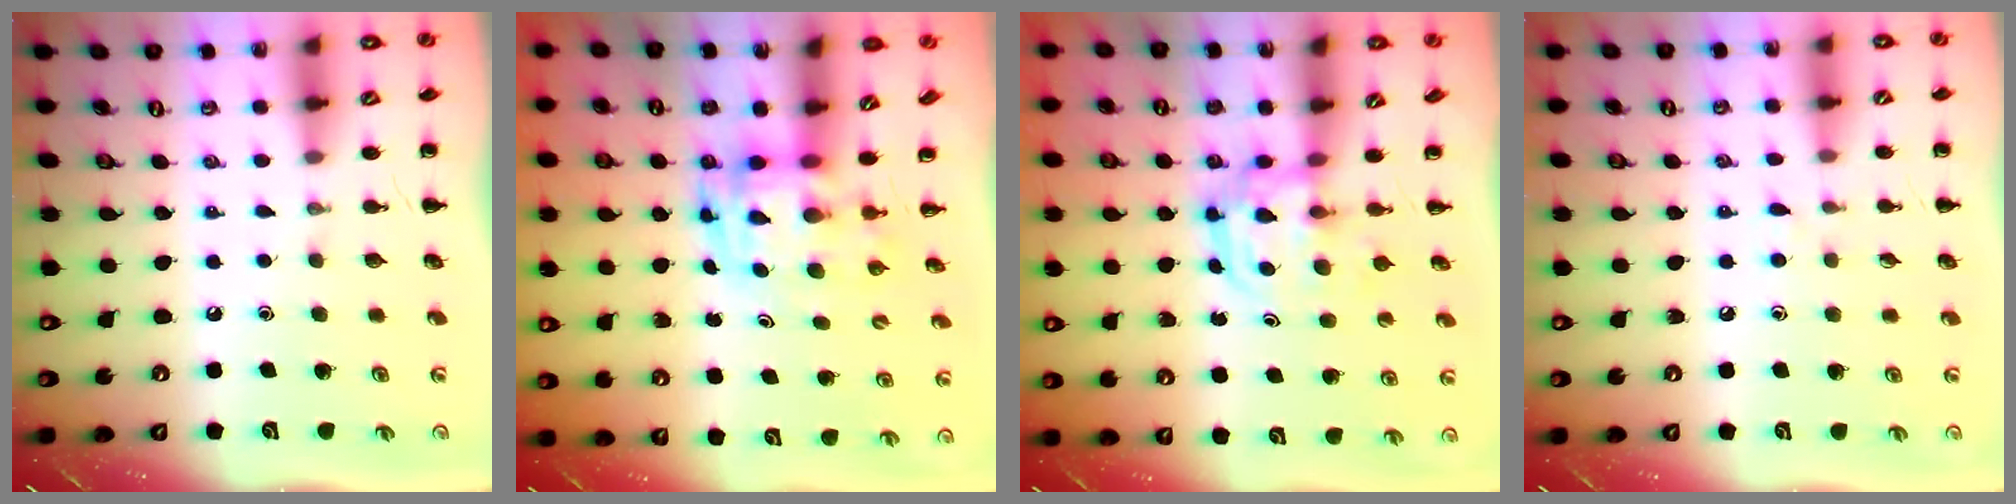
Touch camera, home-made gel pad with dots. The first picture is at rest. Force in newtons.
{"total": 3.8, "press": 3.7, "slide": 0.7}
{"total": 3.2, "press": 3.2, "slide": 0.4}
{"total": 4.9, "press": 4.5, "slide": 1.9}